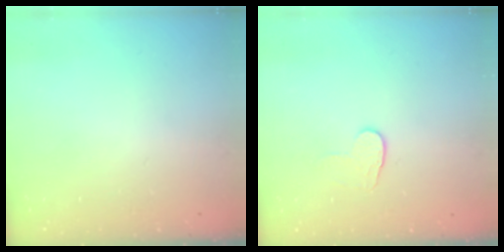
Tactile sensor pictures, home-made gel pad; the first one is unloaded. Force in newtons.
{"total": 6.2, "press": 6.1, "slide": 0.5}